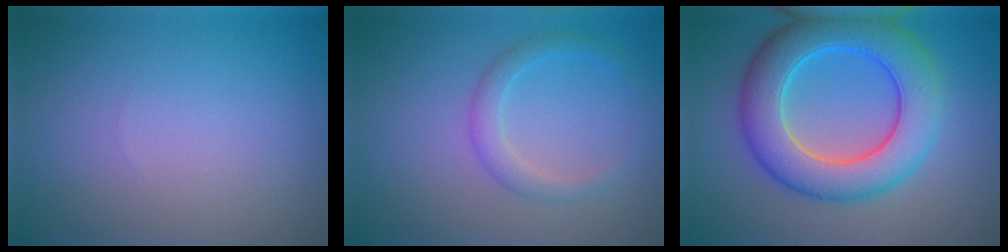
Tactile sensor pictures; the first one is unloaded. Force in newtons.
{"total": 2.1, "press": 2.1, "slide": 0.1}
{"total": 8.8, "press": 8.8, "slide": 0.1}